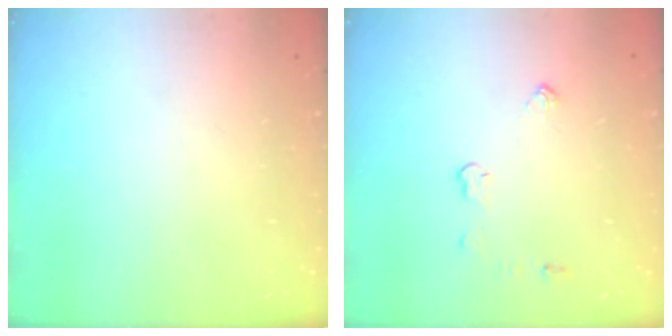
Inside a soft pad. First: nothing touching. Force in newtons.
{"total": 3.8, "press": 3.8, "slide": 0.6}